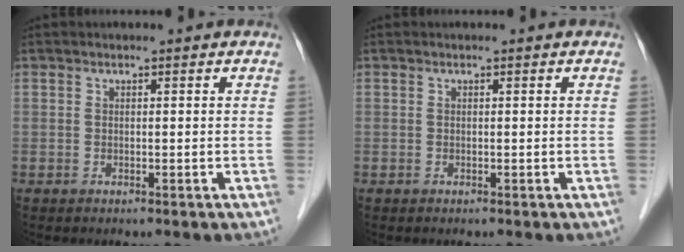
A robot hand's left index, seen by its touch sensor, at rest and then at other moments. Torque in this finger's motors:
{"motor_torque": [0.00, 0.00, -0.02, 0.00]}